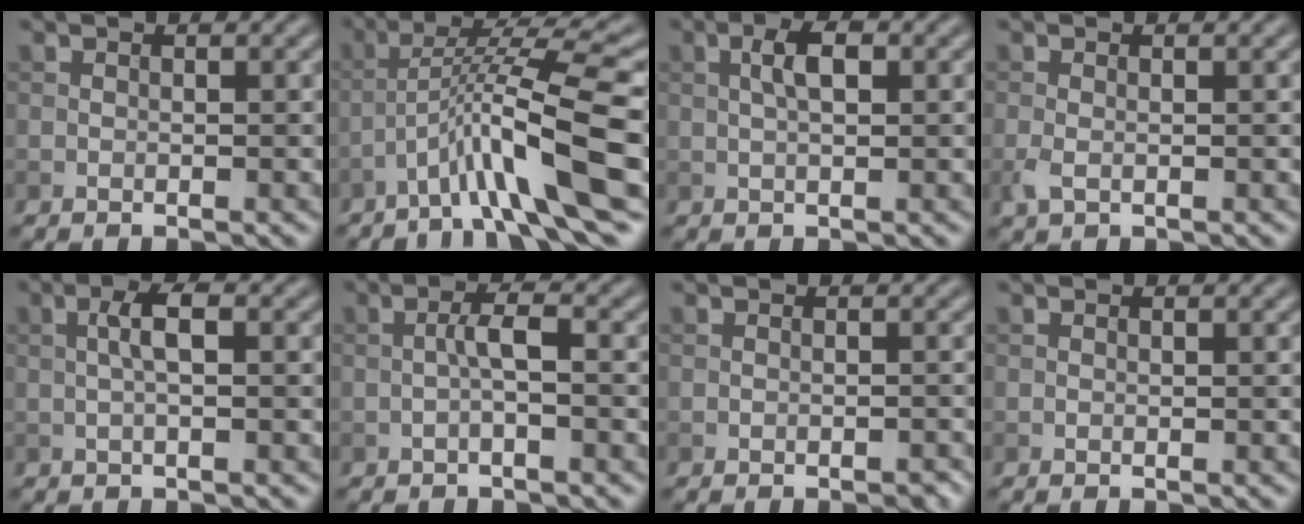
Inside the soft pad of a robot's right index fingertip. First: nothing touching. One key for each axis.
{"total": 9.9, "fx": -4.2, "fy": 1.1, "fz": 8.9, "tx": -0.143, "ty": 0.023, "tz": -0.068}
{"total": 2.8, "fx": 0.6, "fy": 0.9, "fz": 2.5, "tx": -0.049, "ty": 0.007, "tz": 0.008}
{"total": 1.4, "fx": -0.4, "fy": 0.8, "fz": 1.1, "tx": -0.030, "ty": -0.005, "tz": -0.009}
{"total": 2.4, "fx": 0.2, "fy": 0.6, "fz": 2.3, "tx": -0.046, "ty": 0.009, "tz": 0.001}
{"total": 2.1, "fx": -0.4, "fy": 0.3, "fz": 2.0, "tx": -0.040, "ty": 0.009, "tz": -0.012}
{"total": 0.9, "fx": -0.7, "fy": 0.2, "fz": 0.5, "tx": -0.004, "ty": 0.000, "tz": -0.010}
{"total": 0.0}